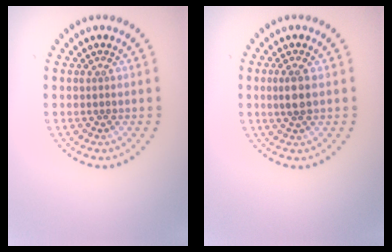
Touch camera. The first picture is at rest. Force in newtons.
{"total": 1.9, "press": 1.7, "slide": 0.8}